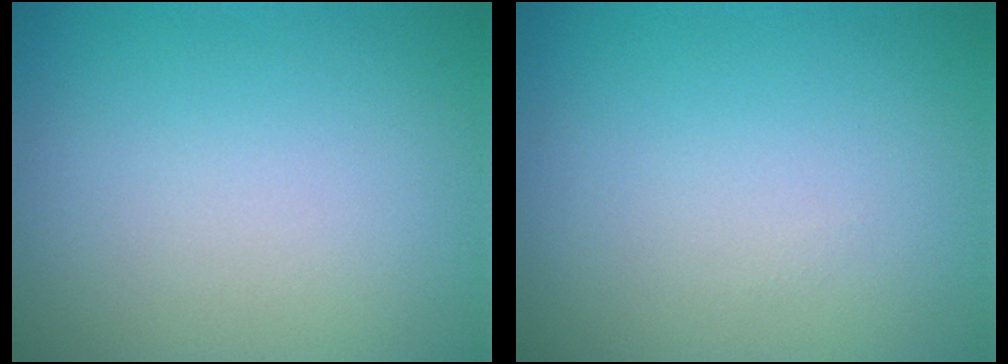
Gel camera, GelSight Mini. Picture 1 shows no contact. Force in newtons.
{"total": 0.0}